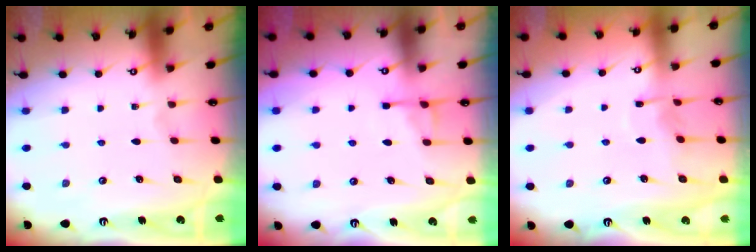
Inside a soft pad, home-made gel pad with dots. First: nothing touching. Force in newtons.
{"total": 5.1, "press": 5.1, "slide": 0.5}
{"total": 4.7, "press": 4.7, "slide": 0.3}